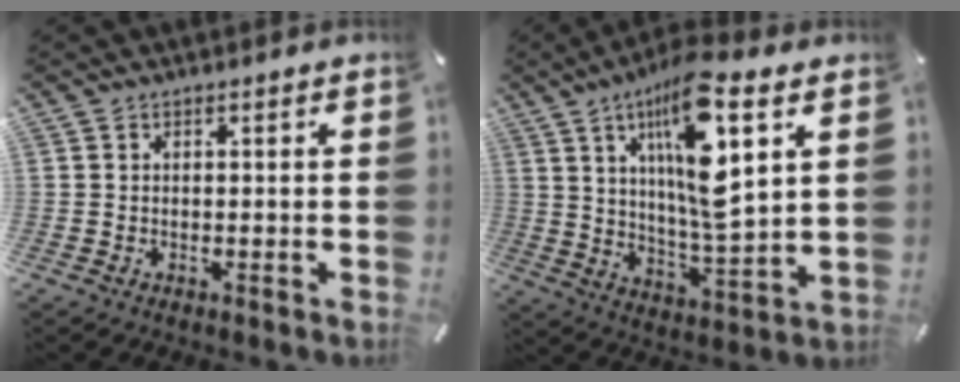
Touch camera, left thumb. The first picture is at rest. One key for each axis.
{"total": 17.2, "fx": 7.8, "fy": 4.7, "fz": 14.6, "tx": -0.268, "ty": -0.037, "tz": 0.122}